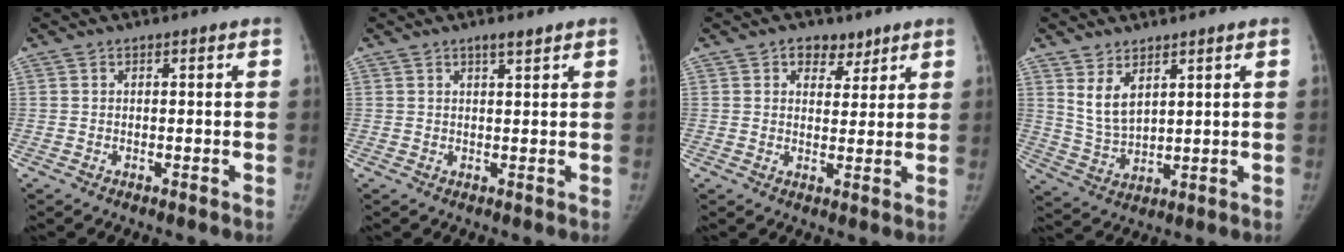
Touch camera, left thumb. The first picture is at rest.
{"total": 2.0, "force": [1.5, 0.4, 1.3], "torque": [-0.019, -0.009, 0.026]}
{"total": 4.6, "force": [2.9, 3.2, 1.6], "torque": [0.007, -0.014, 0.044]}
{"total": 6.2, "force": [3.5, 3.0, 4.2], "torque": [-0.070, -0.027, 0.080]}